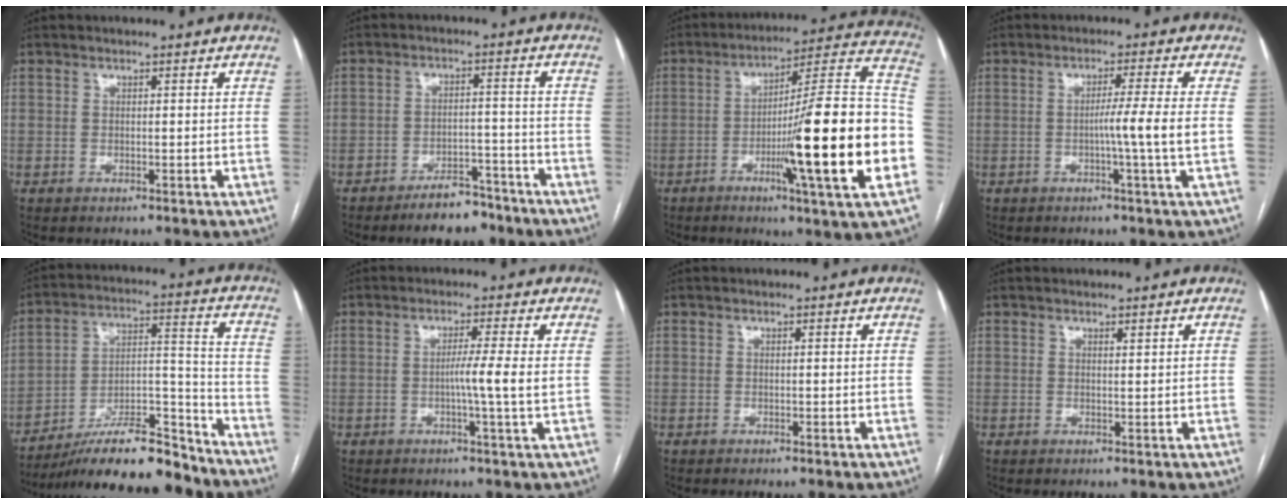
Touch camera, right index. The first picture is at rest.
{"total": 6.3, "force": [-5.2, 2.5, 2.7], "torque": [-0.038, 0.007, -0.078]}
{"total": 23.8, "force": [-6.0, 0.0, 23.0], "torque": [-0.290, -0.003, -0.098]}
{"total": 5.6, "force": [-0.8, -1.7, 5.2], "torque": [-0.081, -0.005, -0.012]}
{"total": 18.6, "force": [-16.4, 2.8, 8.3], "torque": [-0.135, 0.022, -0.276]}
{"total": 4.4, "force": [-0.3, -1.2, 4.3], "torque": [-0.070, -0.003, -0.006]}
{"total": 0.0}
{"total": 0.5, "force": [0.4, 0.0, 0.3], "torque": [-0.007, -0.003, 0.008]}